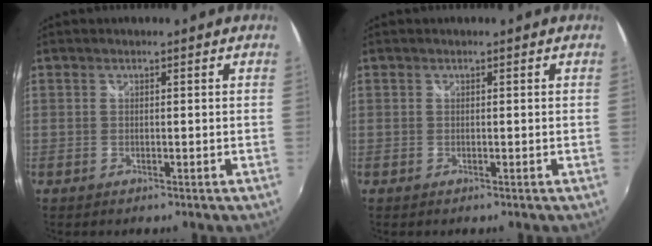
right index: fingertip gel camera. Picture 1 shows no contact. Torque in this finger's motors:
{"motor_torque": [-0.02, 0.02, 0.00, 0.00]}